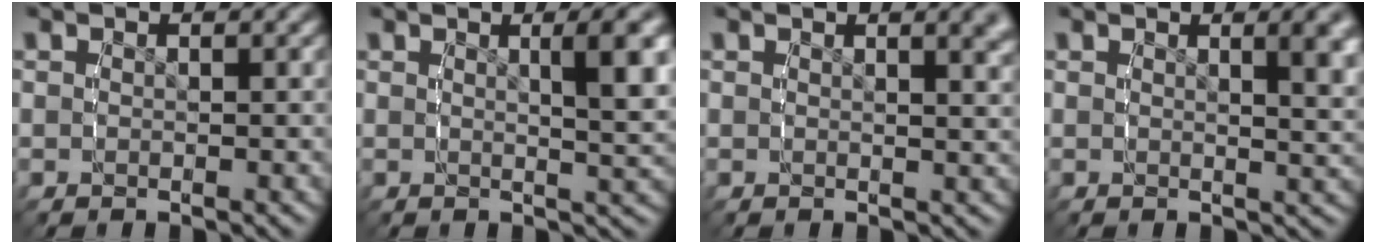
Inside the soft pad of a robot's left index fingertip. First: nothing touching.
{"total": 4.1, "force": [1.3, 0.3, 3.9], "torque": [-0.050, -0.003, 0.026]}
{"total": 2.1, "force": [1.3, -0.1, 1.7], "torque": [-0.019, -0.003, 0.022]}
{"total": 2.8, "force": [1.2, 0.0, 2.5], "torque": [-0.030, -0.006, 0.023]}